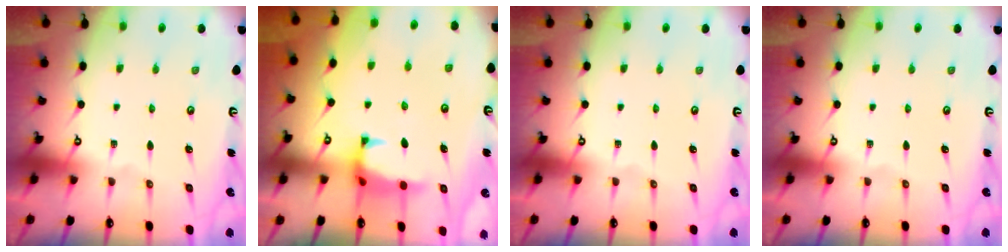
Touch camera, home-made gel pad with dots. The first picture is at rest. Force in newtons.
{"total": 1.5, "press": 1.3, "slide": 0.7}
{"total": 0.0}
{"total": 0.0}